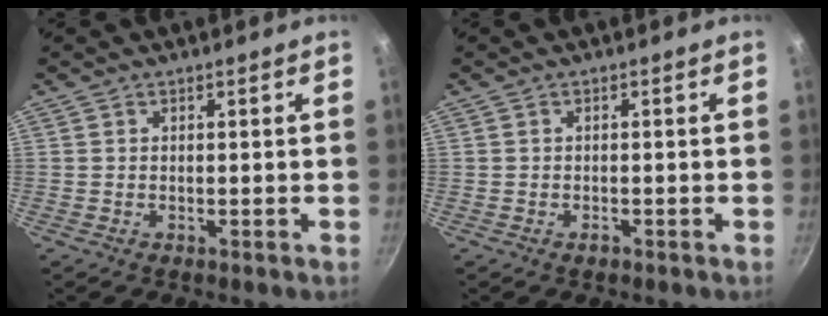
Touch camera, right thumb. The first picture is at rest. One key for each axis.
{"total": 0.9, "fx": -0.5, "fy": 0.5, "fz": 0.4, "tx": -0.009, "ty": 0.005, "tz": -0.009}